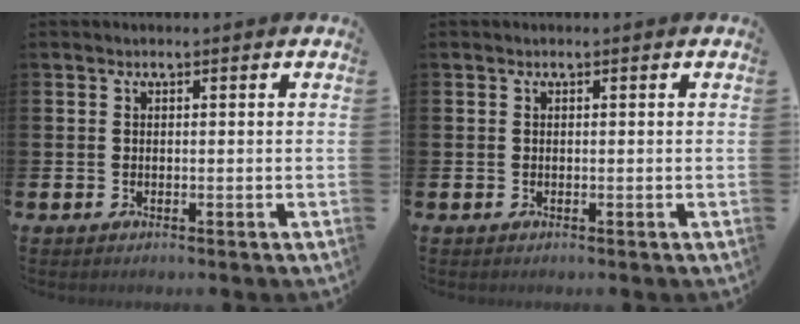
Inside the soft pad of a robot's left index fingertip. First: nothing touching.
{"total": 0.0}